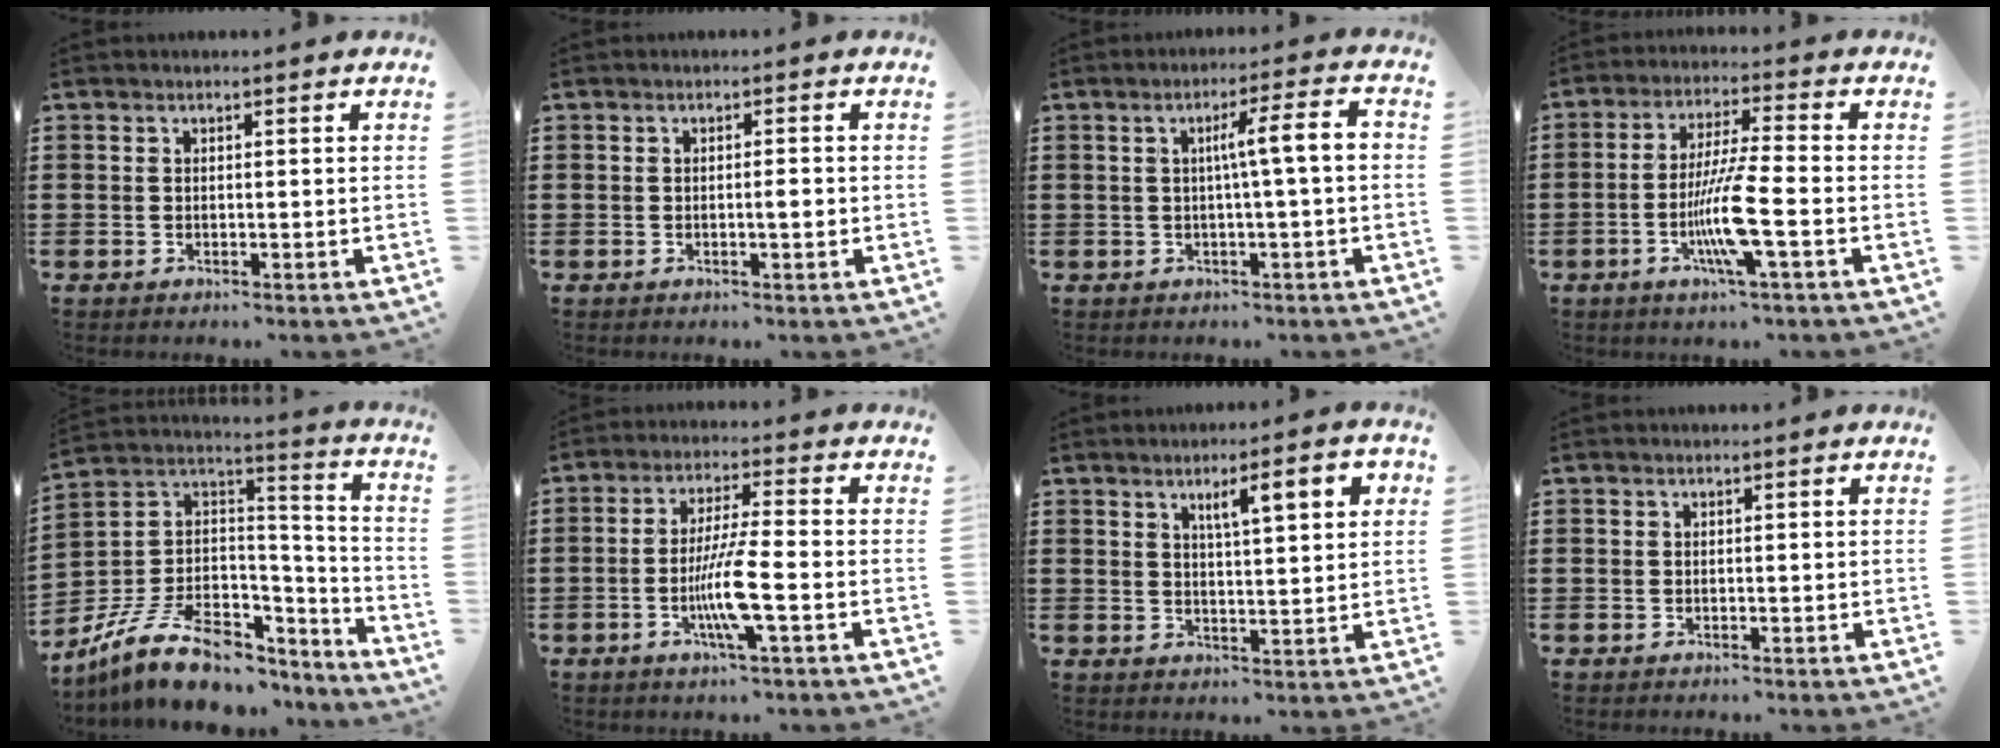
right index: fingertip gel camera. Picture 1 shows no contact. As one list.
[{"total": 1.6, "force": [-0.2, 0.2, 1.6], "torque": [-0.029, -0.002, -0.004]}, {"total": 5.9, "force": [0.0, 0.0, 5.9], "torque": [-0.108, 0.001, -0.008]}, {"total": 9.5, "force": [-3.0, 0.7, 9.0], "torque": [-0.182, -0.016, -0.061]}, {"total": 12.4, "force": [-7.9, 6.7, 6.8], "torque": [-0.142, 0.026, -0.138]}, {"total": 8.1, "force": [-2.5, 0.6, 7.7], "torque": [-0.155, -0.013, -0.052]}, {"total": 6.4, "force": [2.7, 1.2, 5.6], "torque": [-0.098, -0.001, 0.038]}, {"total": 0.0}]